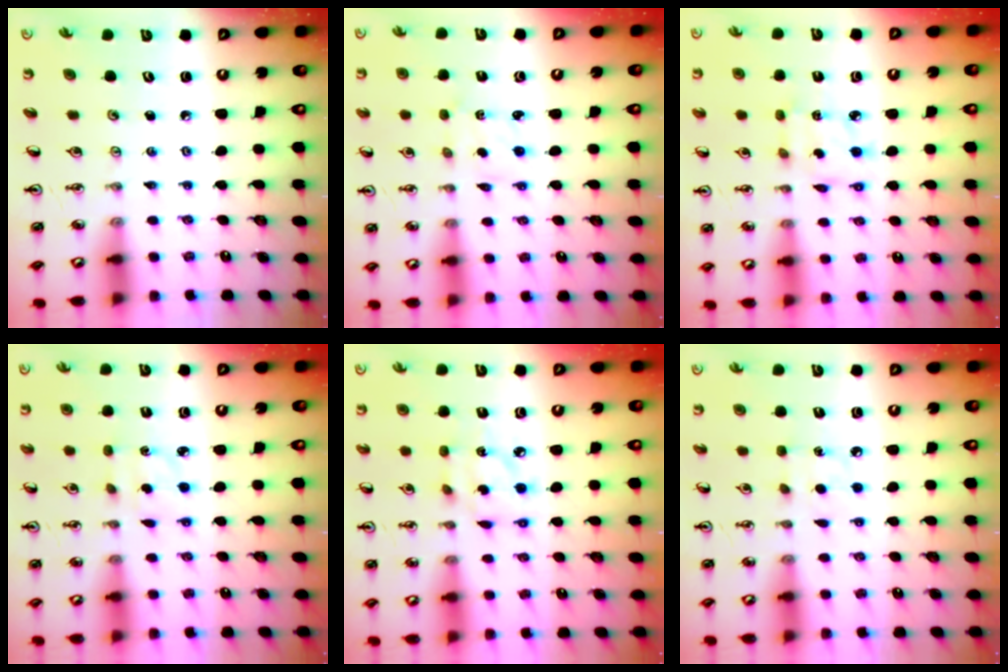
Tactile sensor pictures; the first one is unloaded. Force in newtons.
{"total": 1.5, "press": 1.3, "slide": 0.7}
{"total": 4.4, "press": 4.4, "slide": 0.2}
{"total": 2.3, "press": 2.1, "slide": 0.8}
{"total": 7.5, "press": 7.5, "slide": 0.2}
{"total": 6.1, "press": 6.1, "slide": 0.6}